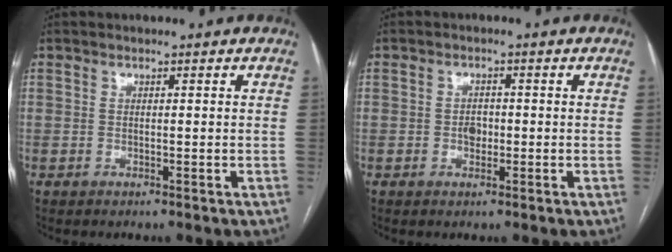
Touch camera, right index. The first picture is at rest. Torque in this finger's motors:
{"motor_torque": [0.50, 0.10, 0.16, 0.04]}